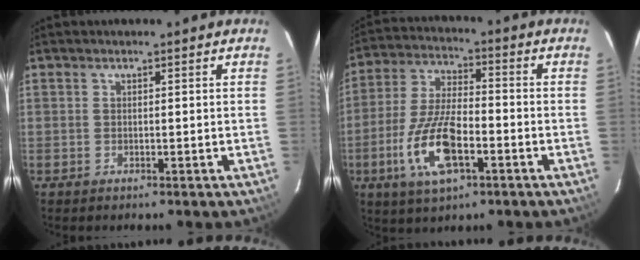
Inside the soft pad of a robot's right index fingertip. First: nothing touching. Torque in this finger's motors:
{"motor_torque": [1.78, -0.36, 1.05, 0.15]}